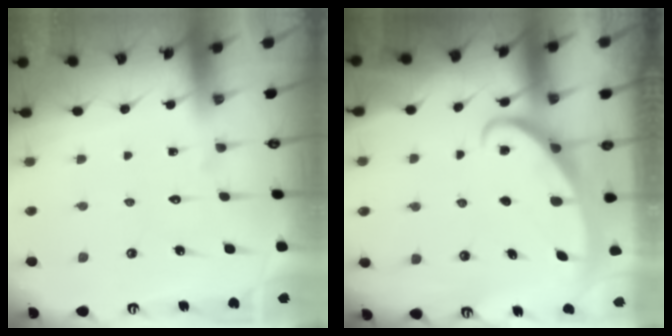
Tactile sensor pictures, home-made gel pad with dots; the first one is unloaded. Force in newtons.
{"total": 2.7, "press": 2.7, "slide": 0.4}